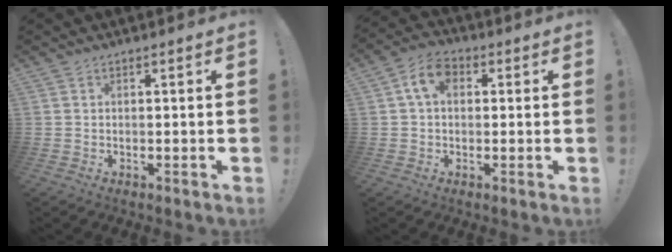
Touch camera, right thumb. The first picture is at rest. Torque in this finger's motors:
{"motor_torque": [1.07, 0.97, 0.65, 0.08, 0.00]}